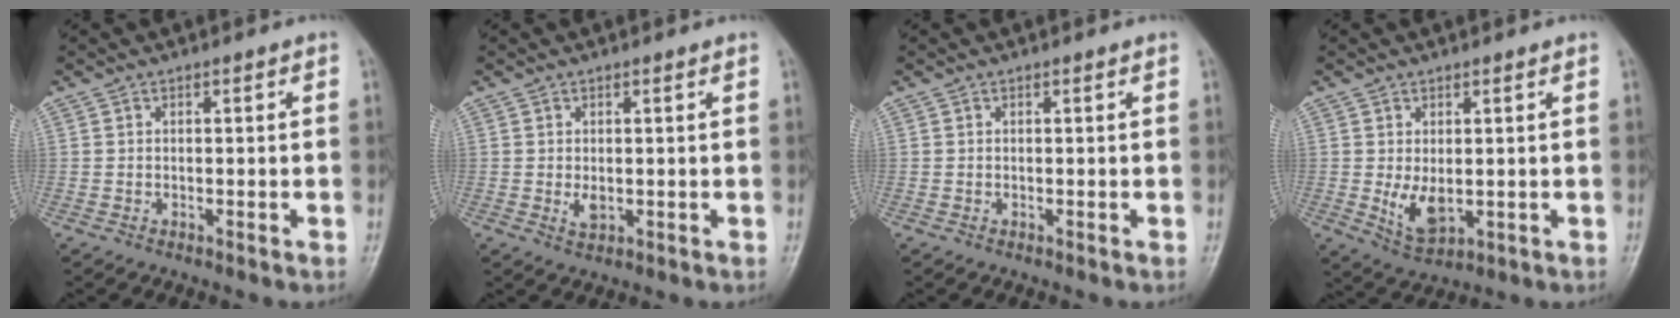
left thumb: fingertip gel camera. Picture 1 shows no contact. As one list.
[{"total": 2.1, "force": [0.2, 1.1, 1.7], "torque": [-0.030, -0.006, 0.008]}, {"total": 0.0}, {"total": 5.4, "force": [0.2, 2.9, 4.6], "torque": [-0.072, -0.015, 0.018]}]